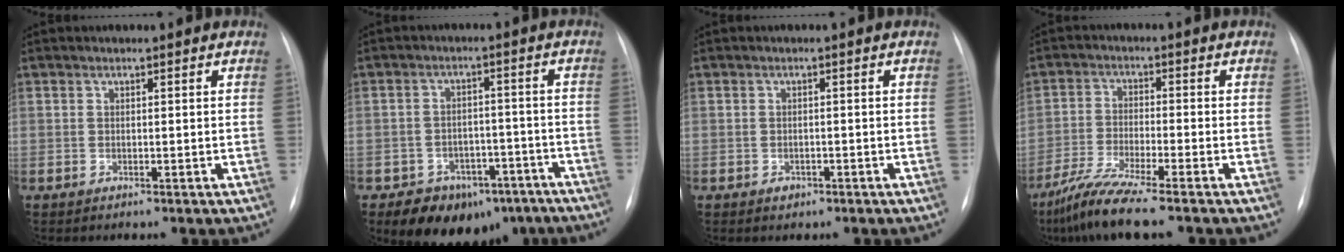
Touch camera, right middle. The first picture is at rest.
{"total": 11.8, "force": [-8.8, 7.4, 2.6], "torque": [-0.017, 0.047, -0.113]}
{"total": 1.3, "force": [-0.8, 1.0, 0.4], "torque": [-0.006, 0.002, -0.009]}
{"total": 8.2, "force": [-6.5, -0.3, 5.1], "torque": [-0.102, -0.030, -0.122]}